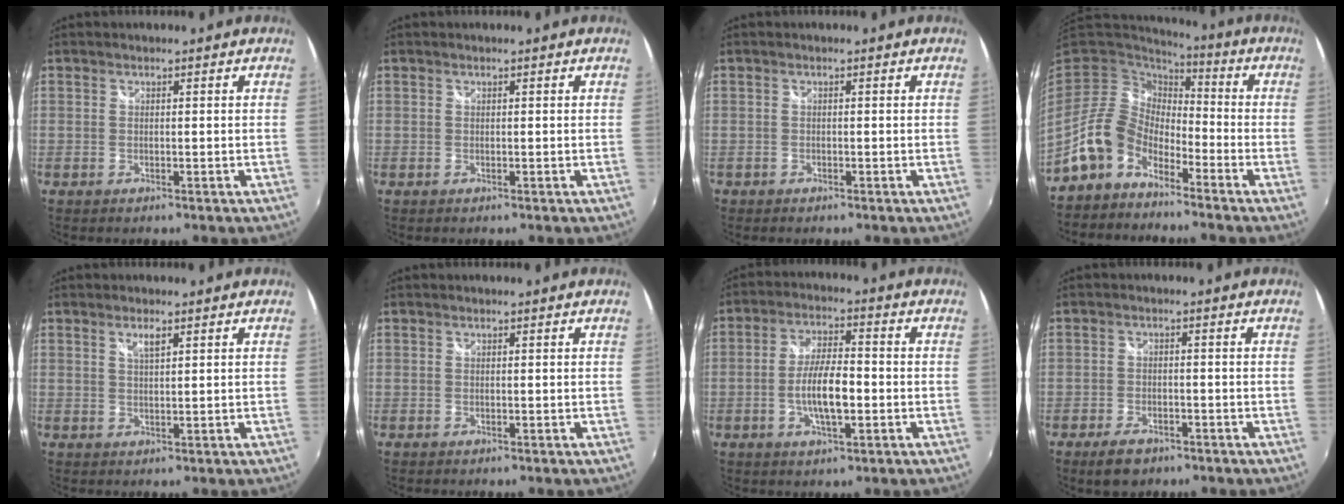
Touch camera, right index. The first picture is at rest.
{"total": 0.0}
{"total": 1.1, "force": [-0.7, 0.9, -0.1], "torque": [-0.003, 0.003, -0.012]}
{"total": 11.5, "force": [-7.7, 6.9, 5.0], "torque": [-0.107, 0.017, -0.148]}
{"total": 2.2, "force": [1.4, 0.2, 1.7], "torque": [-0.029, 0.001, 0.023]}
{"total": 0.0}
{"total": 8.2, "force": [-2.0, 2.5, 7.5], "torque": [-0.146, 0.000, -0.034]}
{"total": 5.2, "force": [-3.7, 2.8, 2.5], "torque": [-0.064, -0.003, -0.058]}